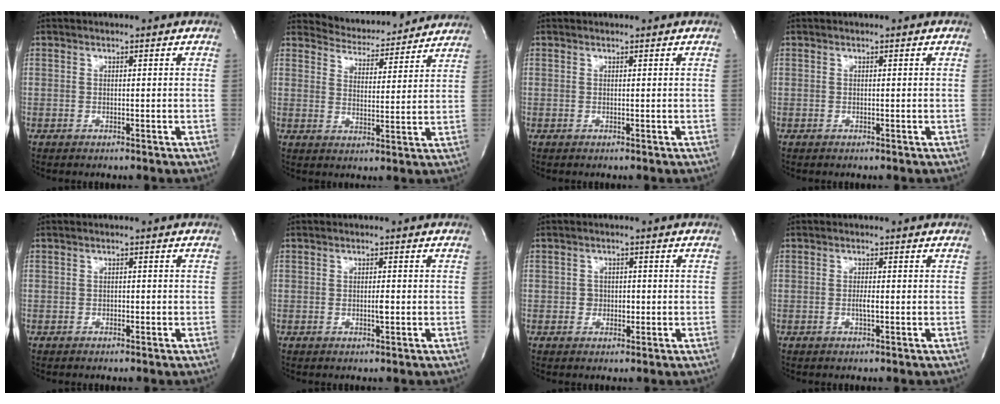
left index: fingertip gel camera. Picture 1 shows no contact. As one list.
[{"total": 11.4, "force": [11.1, 2.6, 1.0], "torque": [-0.011, -0.002, 0.141]}, {"total": 0.0}, {"total": 0.0}, {"total": 0.8, "force": [-0.6, 0.4, 0.2], "torque": [-0.002, -0.002, -0.014]}, {"total": 1.5, "force": [-0.6, 0.3, 1.3], "torque": [-0.025, -0.006, -0.010]}, {"total": 2.1, "force": [-0.7, 1.8, 0.9], "torque": [-0.010, 0.001, -0.011]}, {"total": 1.4, "force": [-0.7, 0.1, 1.2], "torque": [-0.025, -0.006, -0.012]}]